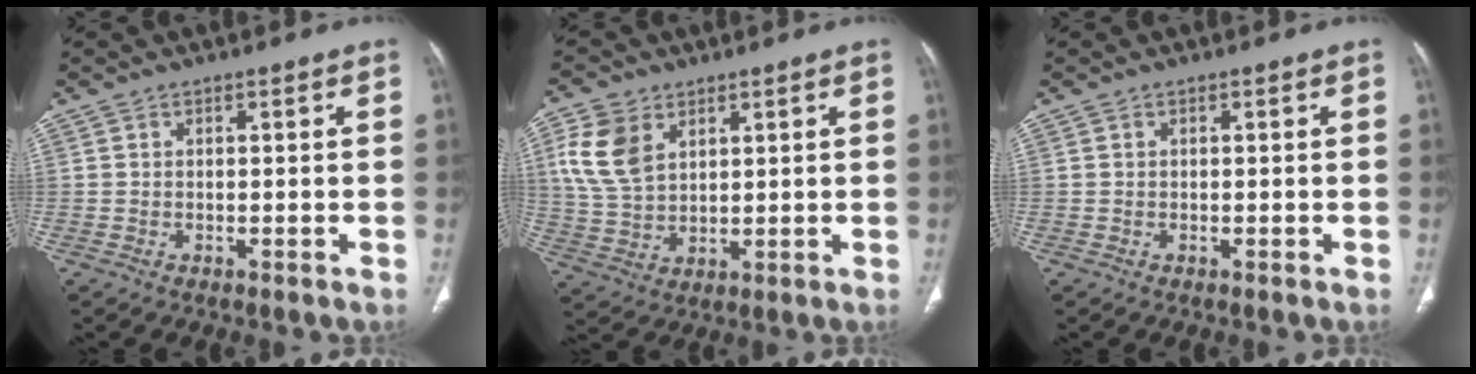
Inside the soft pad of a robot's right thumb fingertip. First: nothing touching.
{"total": 9.8, "force": [4.0, 6.6, 6.1], "torque": [-0.119, -0.009, 0.085]}
{"total": 0.0}